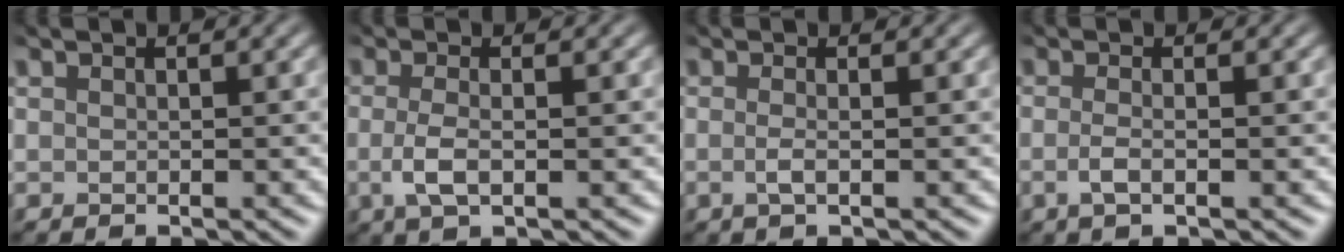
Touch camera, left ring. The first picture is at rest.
{"total": 2.5, "force": [-1.2, 0.6, 2.1], "torque": [-0.049, -0.001, -0.014]}
{"total": 1.6, "force": [-0.6, 0.4, 1.4], "torque": [-0.028, 0.000, -0.013]}
{"total": 2.0, "force": [-1.0, 0.4, 1.7], "torque": [-0.033, -0.001, -0.014]}